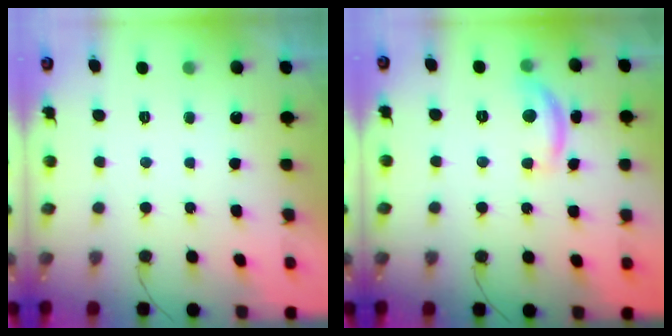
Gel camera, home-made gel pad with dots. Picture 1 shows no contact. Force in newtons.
{"total": 10.7, "press": 10.7, "slide": 0.6}